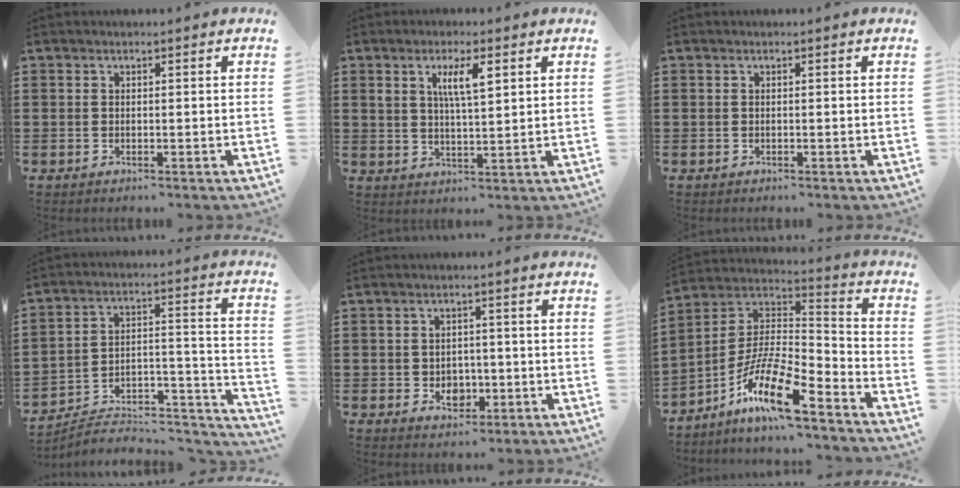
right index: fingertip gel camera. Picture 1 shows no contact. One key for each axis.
{"total": 5.3, "fx": 2.1, "fy": 1.5, "fz": 4.6, "tx": -0.089, "ty": 0.005, "tz": 0.032}
{"total": 0.0}
{"total": 6.0, "fx": -5.5, "fy": 1.7, "fz": 1.6, "tx": -0.020, "ty": 0.003, "tz": -0.109}
{"total": 3.2, "fx": -0.8, "fy": 2.5, "fz": 1.8, "tx": -0.022, "ty": -0.003, "tz": -0.020}
{"total": 13.1, "fx": -8.9, "fy": 2.3, "fz": 9.4, "tx": -0.196, "ty": 0.001, "tz": -0.175}